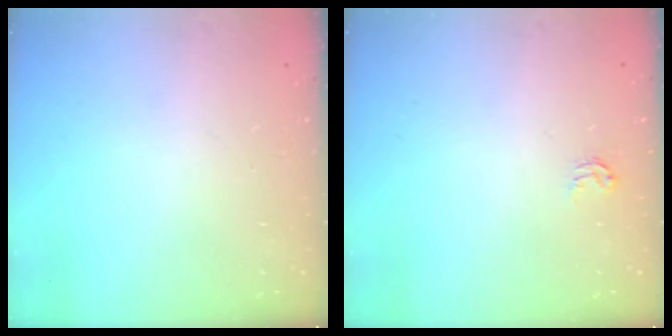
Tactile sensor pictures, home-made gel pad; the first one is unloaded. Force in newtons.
{"total": 3.1, "press": 3.1, "slide": 0.4}